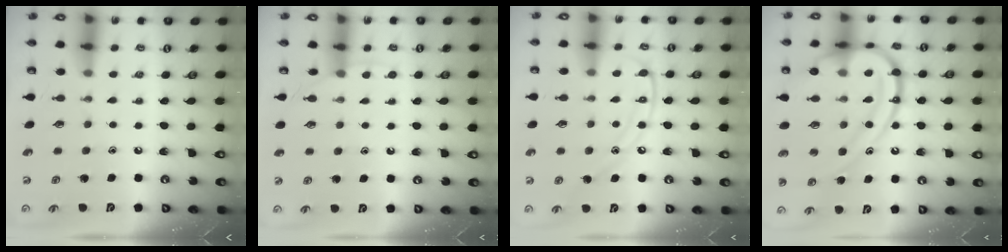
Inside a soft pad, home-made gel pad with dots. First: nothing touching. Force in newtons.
{"total": 3.5, "press": 3.5, "slide": 0.4}
{"total": 12.1, "press": 12.0, "slide": 1.2}
{"total": 21.2, "press": 21.2, "slide": 1.4}